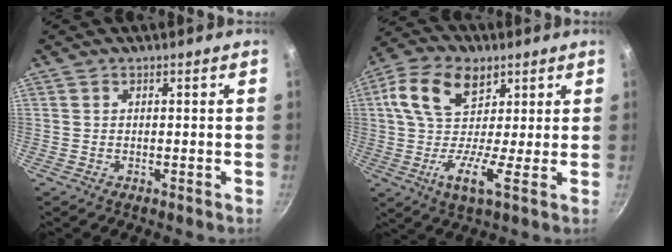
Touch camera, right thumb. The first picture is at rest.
{"total": 12.9, "force": [3.4, 7.4, 10.0], "torque": [-0.173, 0.003, 0.040]}